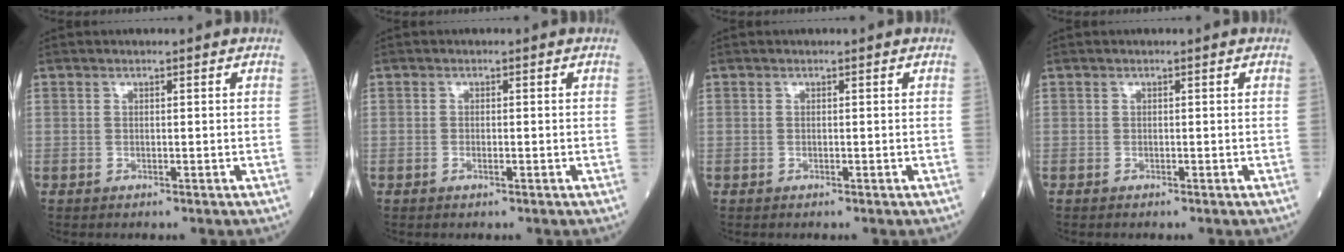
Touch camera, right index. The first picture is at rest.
{"total": 1.3, "force": [-0.4, 0.6, 1.1], "torque": [-0.028, 0.000, -0.004]}
{"total": 0.0}
{"total": 0.6, "force": [-0.3, 0.4, 0.3], "torque": [-0.019, 0.003, -0.004]}